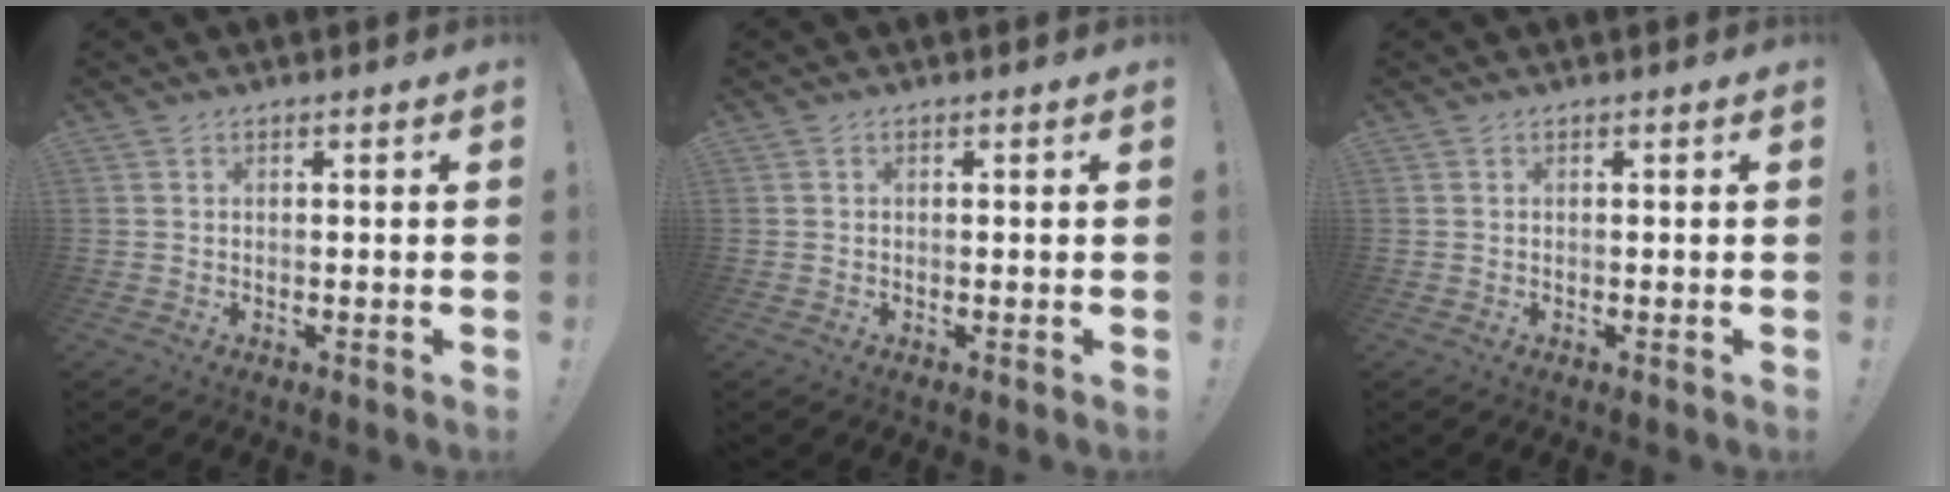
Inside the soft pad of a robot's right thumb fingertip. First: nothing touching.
{"total": 0.0}
{"total": 0.0}